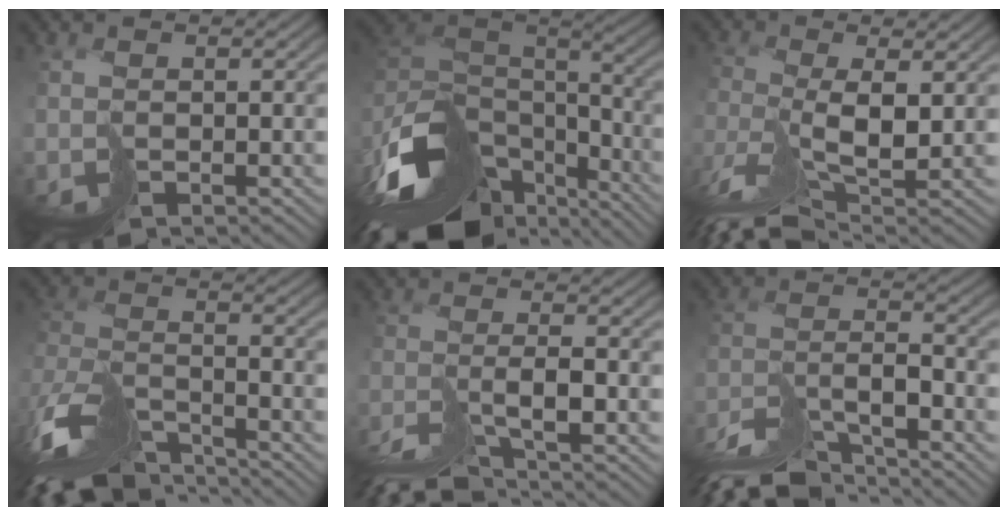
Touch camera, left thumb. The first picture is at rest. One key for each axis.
{"total": 15.4, "fx": -8.7, "fy": 7.4, "fz": 10.3, "tx": -0.256, "ty": -0.017, "tz": -0.127}
{"total": 6.8, "fx": -3.5, "fy": 0.9, "fz": 5.7, "tx": -0.119, "ty": -0.014, "tz": -0.070}
{"total": 12.8, "fx": -10.7, "fy": 3.6, "fz": 6.1, "tx": -0.167, "ty": -0.013, "tz": -0.177}
{"total": 6.4, "fx": -5.7, "fy": -0.1, "fz": 3.0, "tx": -0.048, "ty": 0.001, "tz": -0.105}
{"total": 10.3, "fx": -9.2, "fy": 1.7, "fz": 4.5, "tx": -0.086, "ty": -0.001, "tz": -0.170}